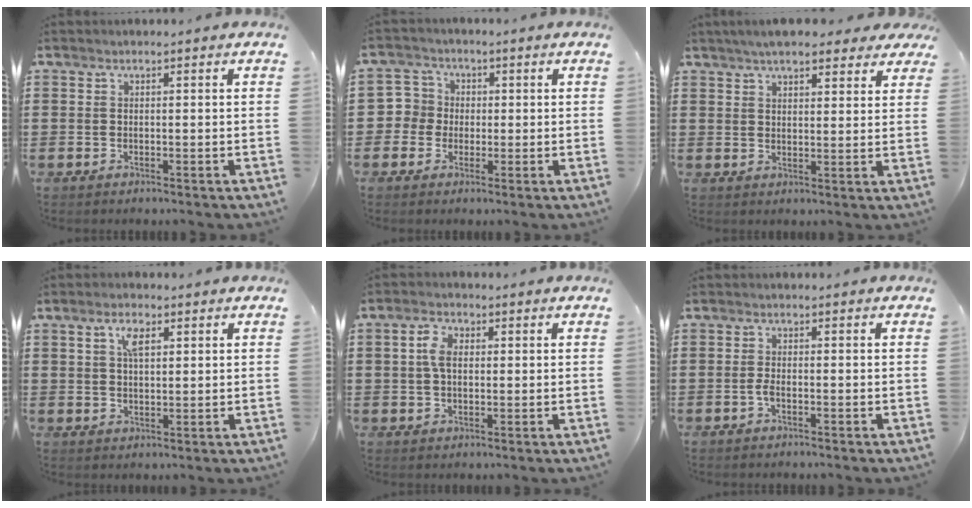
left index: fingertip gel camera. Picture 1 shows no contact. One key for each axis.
{"total": 4.2, "fx": -0.6, "fy": 4.1, "fz": 0.3, "tx": -0.027, "ty": 0.012, "tz": -0.015}
{"total": 5.6, "fx": 4.8, "fy": 1.3, "fz": 2.5, "tx": -0.055, "ty": -0.003, "tz": 0.086}
{"total": 3.3, "fx": 1.4, "fy": 1.4, "fz": 2.7, "tx": -0.052, "ty": 0.005, "tz": 0.022}
{"total": 3.9, "fx": 0.7, "fy": 2.3, "fz": 3.0, "tx": -0.067, "ty": 0.013, "tz": 0.010}
{"total": 1.5, "fx": -0.8, "fy": 0.3, "fz": 1.2, "tx": -0.033, "ty": -0.003, "tz": -0.017}